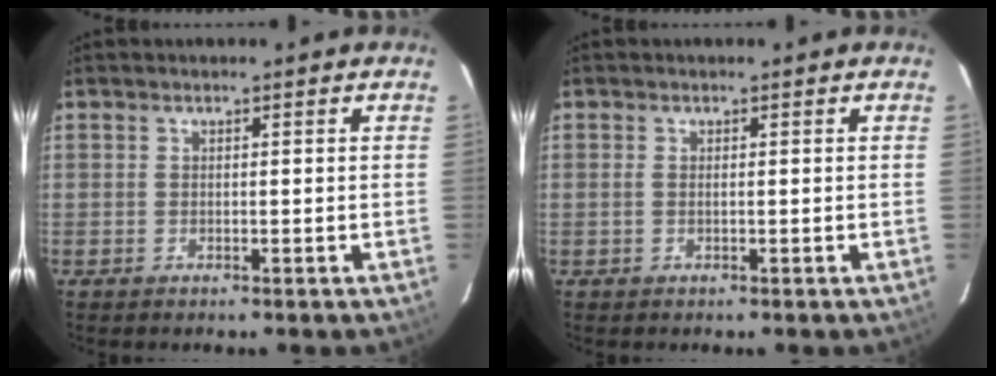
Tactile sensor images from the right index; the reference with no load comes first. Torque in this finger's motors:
{"motor_torque": [-0.37, 0.14, -0.02, 0.00]}